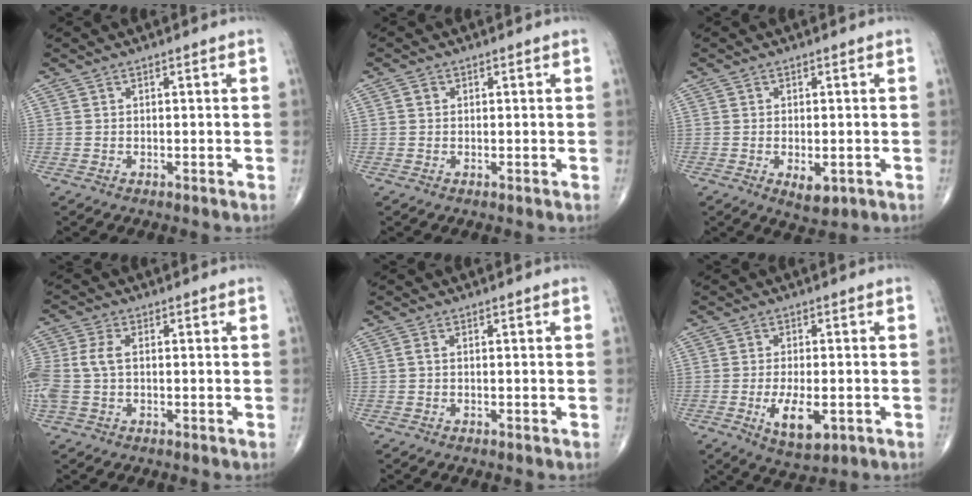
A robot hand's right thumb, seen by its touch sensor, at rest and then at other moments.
{"total": 0.9, "force": [0.1, 0.8, 0.3], "torque": [-0.002, 0.002, 0.001]}
{"total": 4.1, "force": [-1.2, 2.1, 3.3], "torque": [-0.047, -0.008, -0.011]}
{"total": 7.3, "force": [0.0, 4.5, 5.8], "torque": [-0.164, 0.014, -0.001]}
{"total": 0.7, "force": [-0.1, 0.3, 0.6], "torque": [-0.014, 0.000, -0.004]}
{"total": 7.8, "force": [-2.2, 3.5, 6.5], "torque": [-0.112, -0.009, -0.030]}